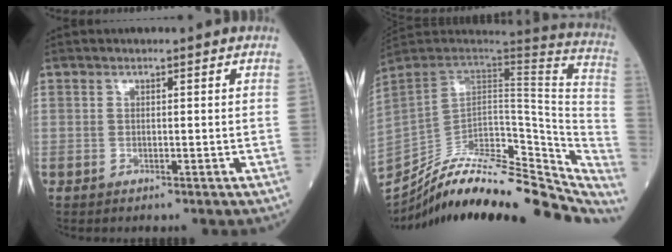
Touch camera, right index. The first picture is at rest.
{"total": 33.7, "force": [-28.8, 10.6, 14.0], "torque": [-0.194, -0.015, -0.393]}